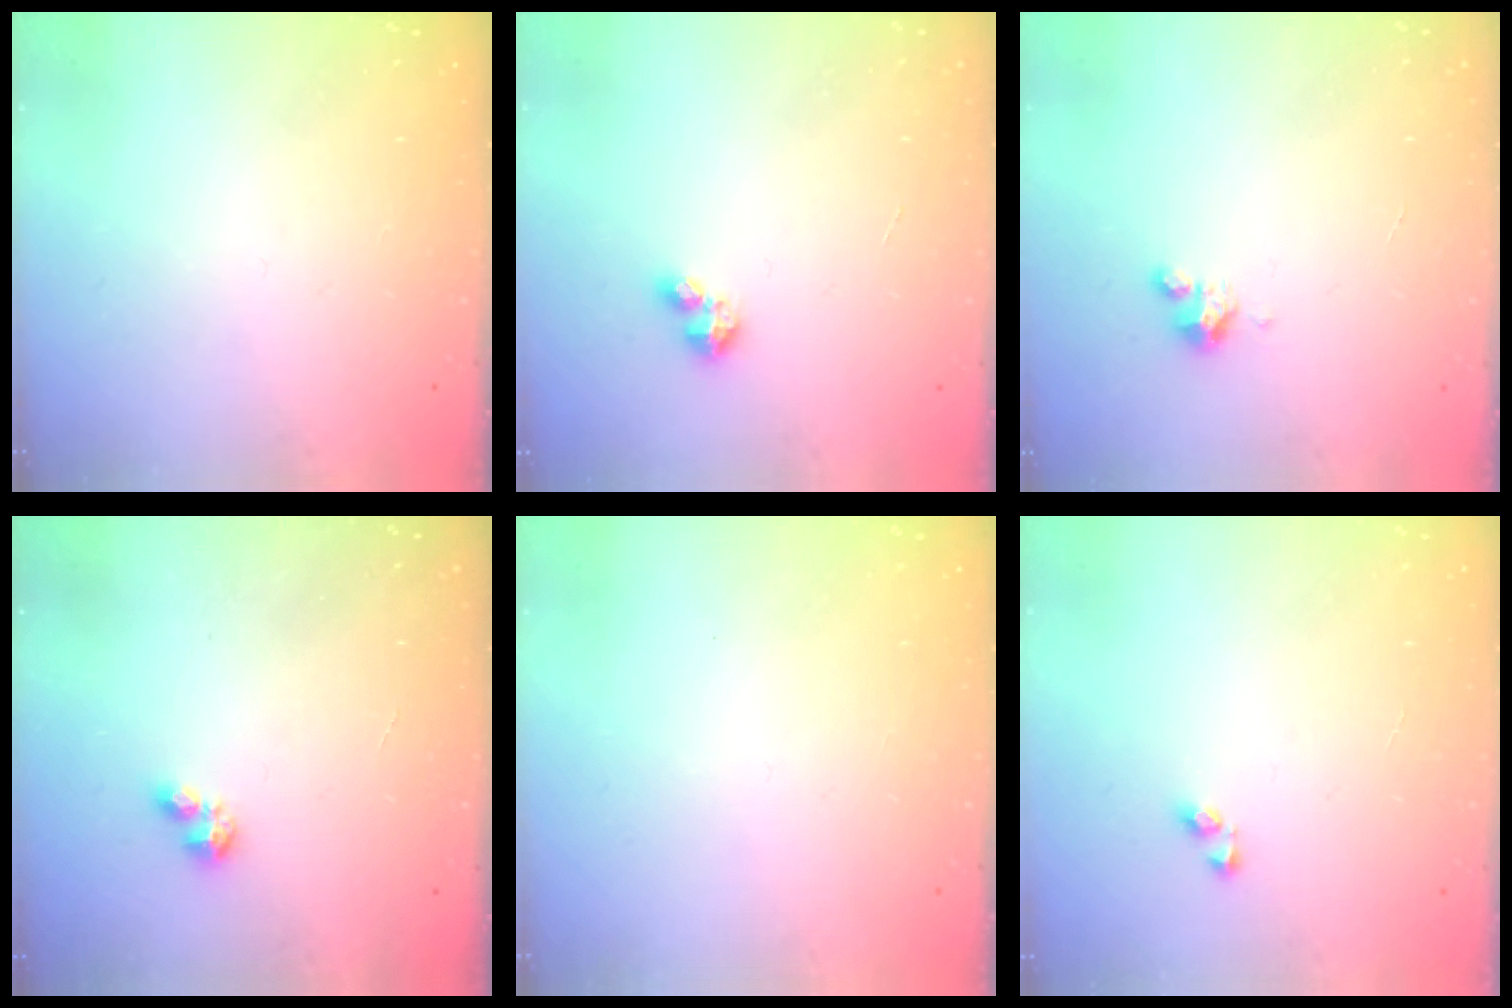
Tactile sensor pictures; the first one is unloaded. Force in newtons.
{"total": 2.8, "press": 2.8, "slide": 0.2}
{"total": 2.5, "press": 2.5, "slide": 0.2}
{"total": 1.0, "press": 1.0, "slide": 0.1}
{"total": 0.0}
{"total": 2.9, "press": 2.9, "slide": 0.3}